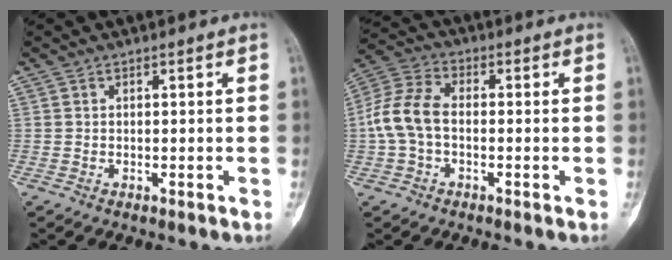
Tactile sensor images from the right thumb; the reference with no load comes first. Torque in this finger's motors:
{"motor_torque": [1.28, 0.68, 0.87, -0.23, 0.08]}